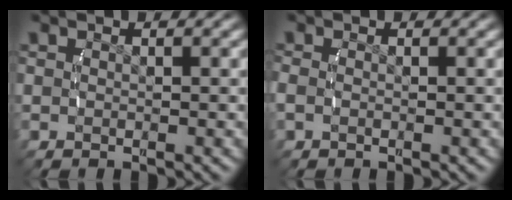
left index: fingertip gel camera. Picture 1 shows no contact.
{"total": 1.2, "force": [-0.4, 0.8, 0.7], "torque": [-0.030, -0.006, -0.005]}